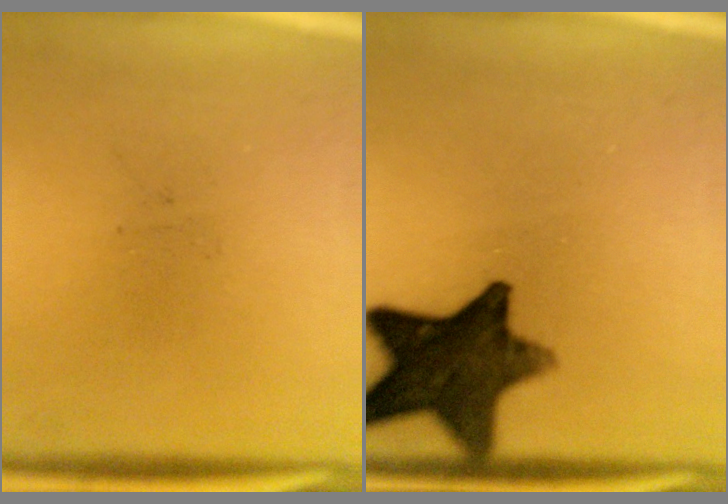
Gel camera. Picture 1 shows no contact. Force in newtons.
{"total": 14.0}